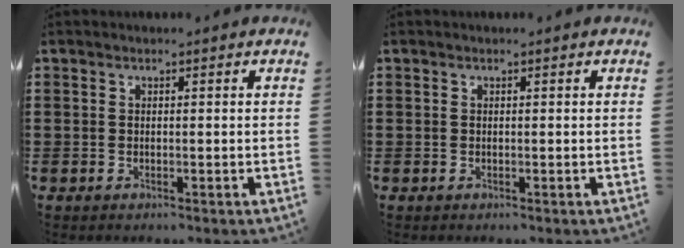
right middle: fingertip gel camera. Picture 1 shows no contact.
{"total": 0.0}